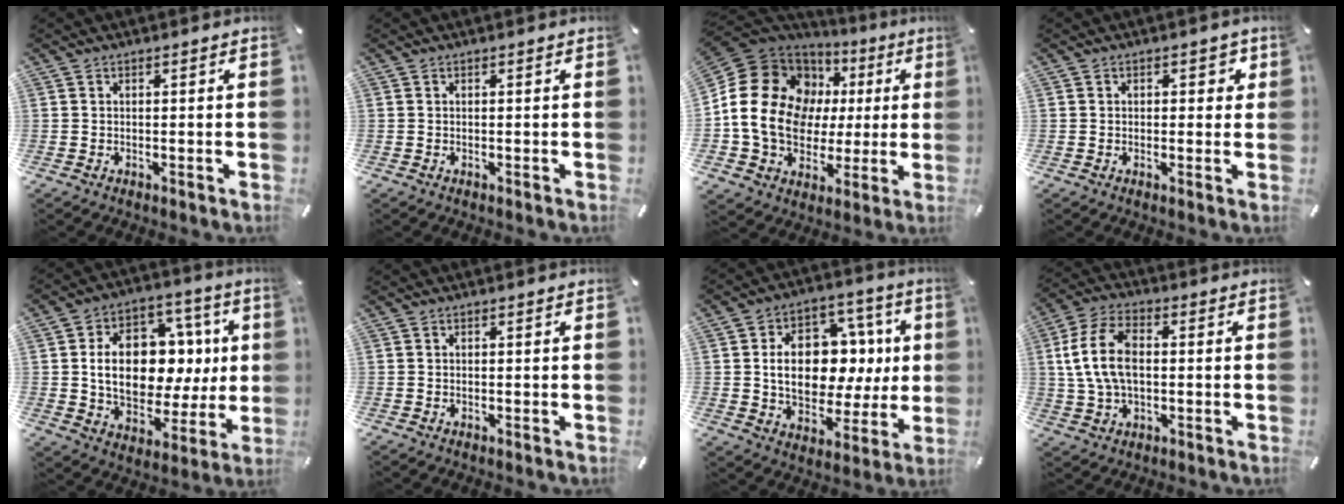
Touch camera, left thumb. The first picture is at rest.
{"total": 0.0}
{"total": 20.7, "force": [1.5, 17.3, 11.3], "torque": [-0.223, -0.012, 0.041]}
{"total": 2.2, "force": [0.4, 1.7, 1.4], "torque": [-0.004, 0.000, -0.002]}
{"total": 18.6, "force": [1.6, 13.5, 12.8], "torque": [-0.214, -0.003, 0.038]}
{"total": 0.0}
{"total": 17.1, "force": [1.5, 12.6, 11.4], "torque": [-0.185, 0.002, 0.036]}
{"total": 11.5, "force": [0.7, 7.5, 8.7], "torque": [-0.196, 0.011, 0.012]}